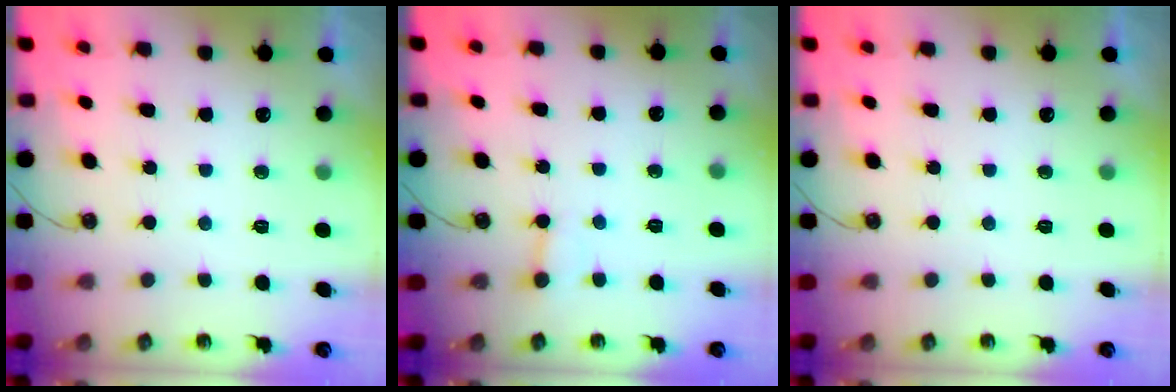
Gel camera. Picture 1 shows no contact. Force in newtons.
{"total": 2.1, "press": 2.1, "slide": 0.1}
{"total": 0.0}